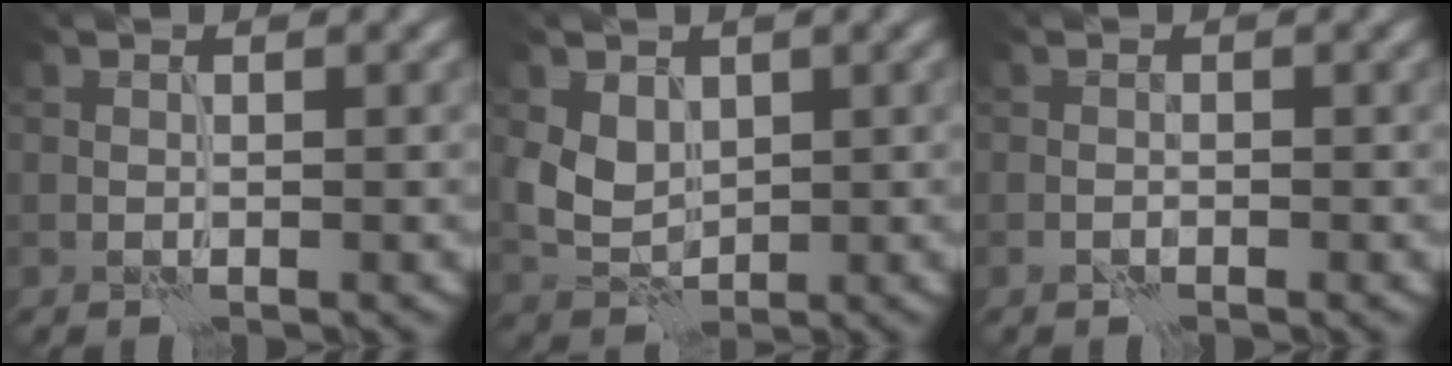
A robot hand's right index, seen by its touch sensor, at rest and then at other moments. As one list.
[{"total": 3.2, "force": [0.8, 2.4, 2.0], "torque": [-0.043, -0.004, 0.017]}, {"total": 0.5, "force": [-0.4, 0.3, 0.2], "torque": [-0.001, 0.001, -0.008]}]